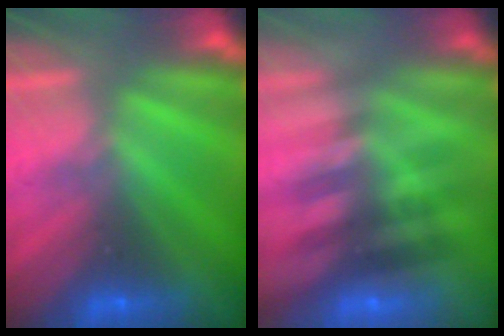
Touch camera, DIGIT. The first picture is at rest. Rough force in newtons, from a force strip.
{"total": 2.4}